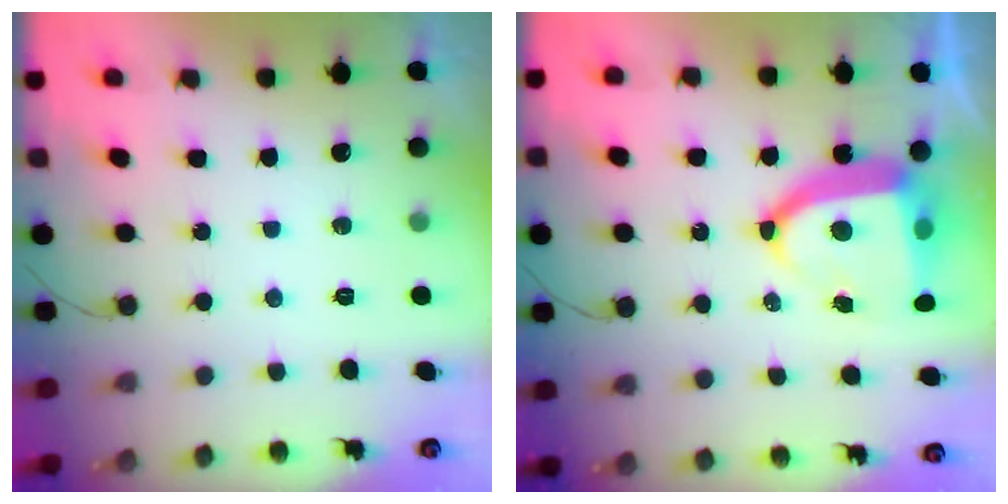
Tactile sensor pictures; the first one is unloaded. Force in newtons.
{"total": 11.8, "press": 11.7, "slide": 1.5}